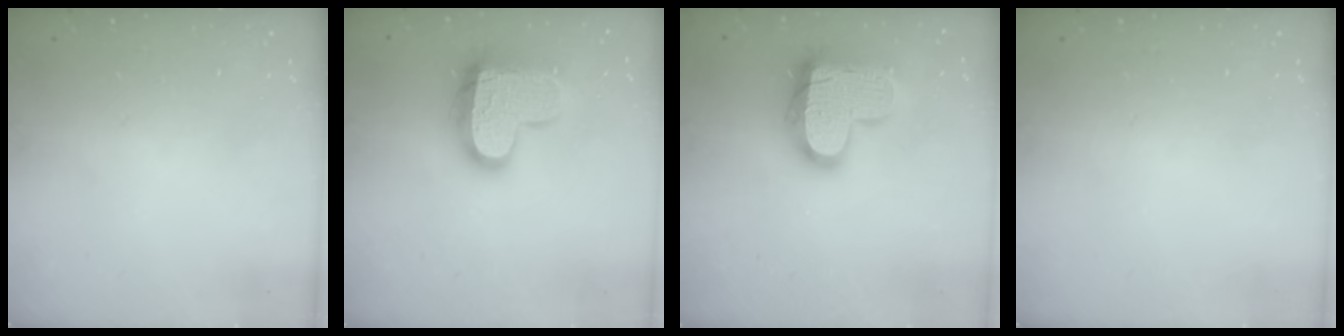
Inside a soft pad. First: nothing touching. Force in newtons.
{"total": 17.1, "press": 17.0, "slide": 1.1}
{"total": 17.9, "press": 17.9, "slide": 1.4}
{"total": 0.0}